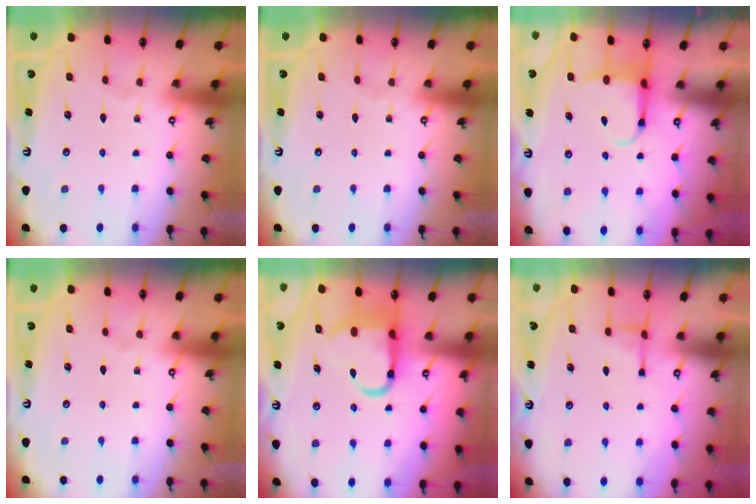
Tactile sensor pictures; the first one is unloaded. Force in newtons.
{"total": 0.0}
{"total": 4.1, "press": 4.0, "slide": 1.1}
{"total": 0.0}
{"total": 11.0, "press": 10.8, "slide": 2.0}
{"total": 4.2, "press": 4.1, "slide": 0.6}